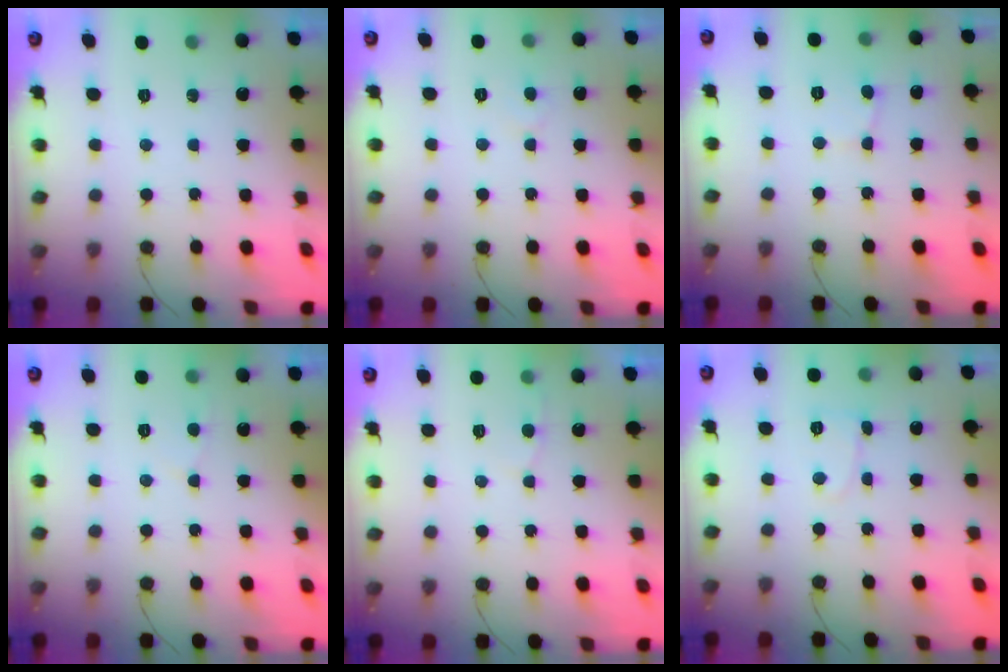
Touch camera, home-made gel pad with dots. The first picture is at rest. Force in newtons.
{"total": 2.4, "press": 2.4, "slide": 0.2}
{"total": 3.1, "press": 3.1, "slide": 0.3}
{"total": 2.7, "press": 2.7, "slide": 0.3}
{"total": 5.1, "press": 5.0, "slide": 0.2}
{"total": 4.2, "press": 4.1, "slide": 0.5}